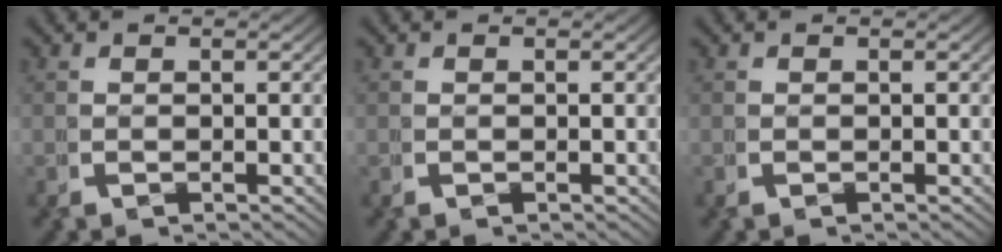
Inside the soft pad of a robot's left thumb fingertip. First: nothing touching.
{"total": 0.0}
{"total": 0.0}